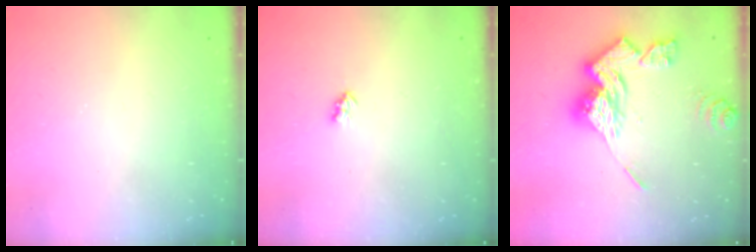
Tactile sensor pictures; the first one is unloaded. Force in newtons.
{"total": 2.4, "press": 2.4, "slide": 0.4}
{"total": 18.2, "press": 18.1, "slide": 2.0}